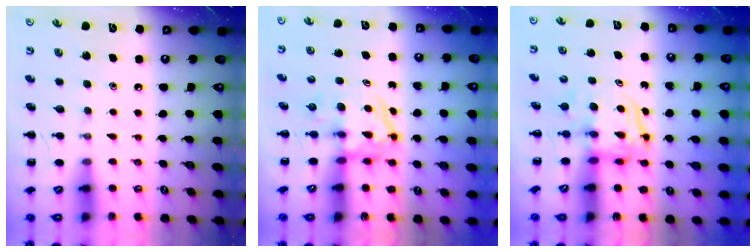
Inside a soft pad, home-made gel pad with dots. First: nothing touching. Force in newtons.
{"total": 3.9, "press": 3.9, "slide": 0.4}
{"total": 3.7, "press": 3.6, "slide": 0.4}